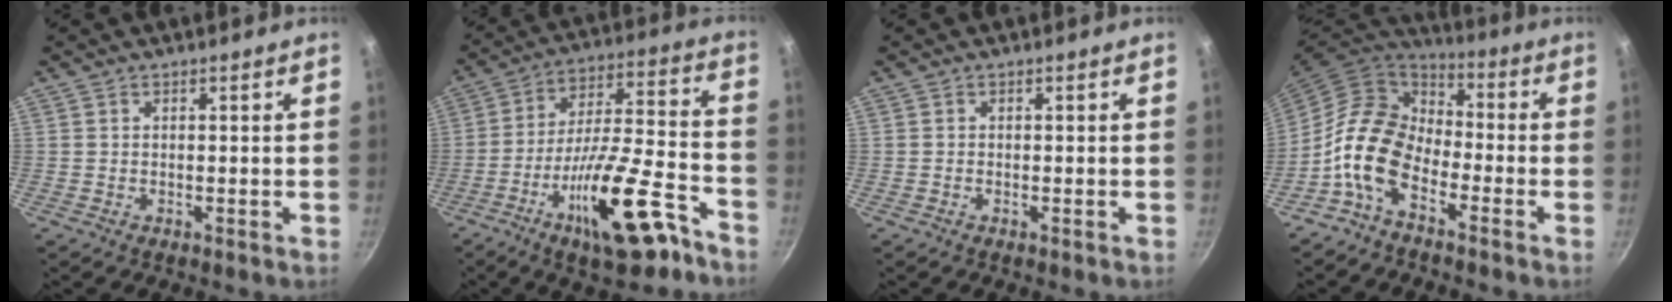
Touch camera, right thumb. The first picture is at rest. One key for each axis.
{"total": 20.0, "fx": -11.2, "fy": 6.2, "fz": 15.4, "tx": -0.221, "ty": 0.066, "tz": -0.177}
{"total": 0.0}
{"total": 13.2, "fx": -5.5, "fy": 8.6, "fz": 8.5, "tx": -0.135, "ty": 0.056, "tz": -0.131}